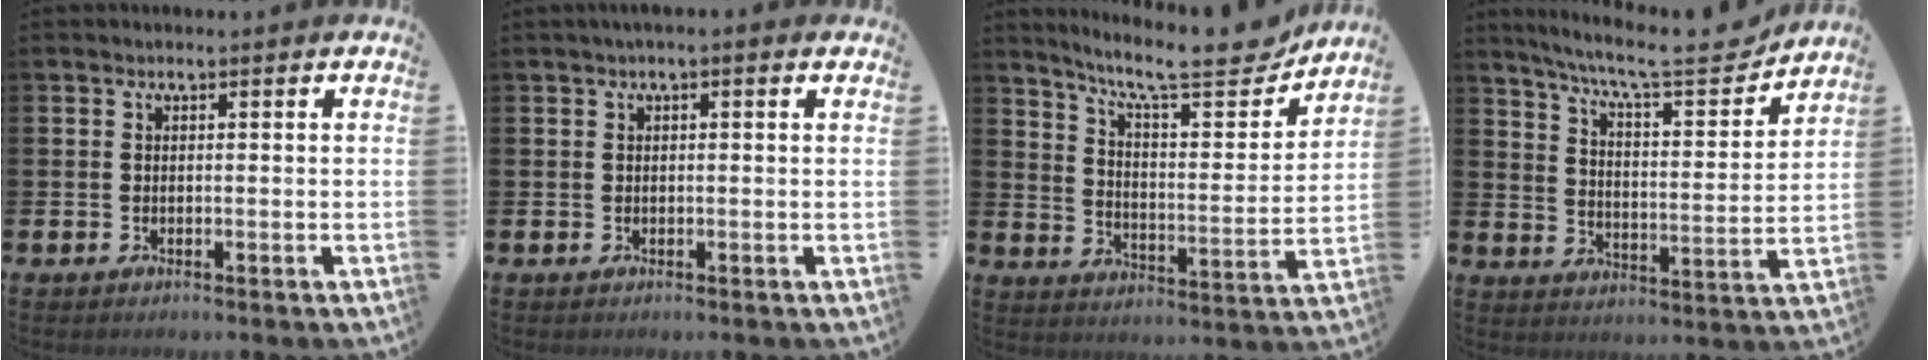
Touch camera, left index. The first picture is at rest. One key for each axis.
{"total": 0.8, "fx": 0.2, "fy": 0.1, "fz": 0.8, "tx": -0.011, "ty": 0.001, "tz": 0.002}
{"total": 11.0, "fx": 9.6, "fy": 1.9, "fz": 5.0, "tx": -0.102, "ty": -0.067, "tz": 0.159}
{"total": 9.4, "fx": 8.4, "fy": 1.2, "fz": 4.1, "tx": -0.099, "ty": -0.058, "tz": 0.138}